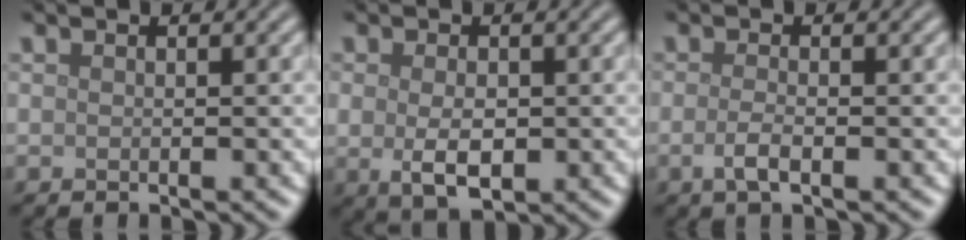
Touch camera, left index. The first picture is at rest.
{"total": 3.7, "force": [-0.4, 2.1, 2.9], "torque": [-0.059, -0.008, -0.001]}
{"total": 1.9, "force": [-0.6, 0.6, 1.7], "torque": [-0.035, -0.002, -0.017]}